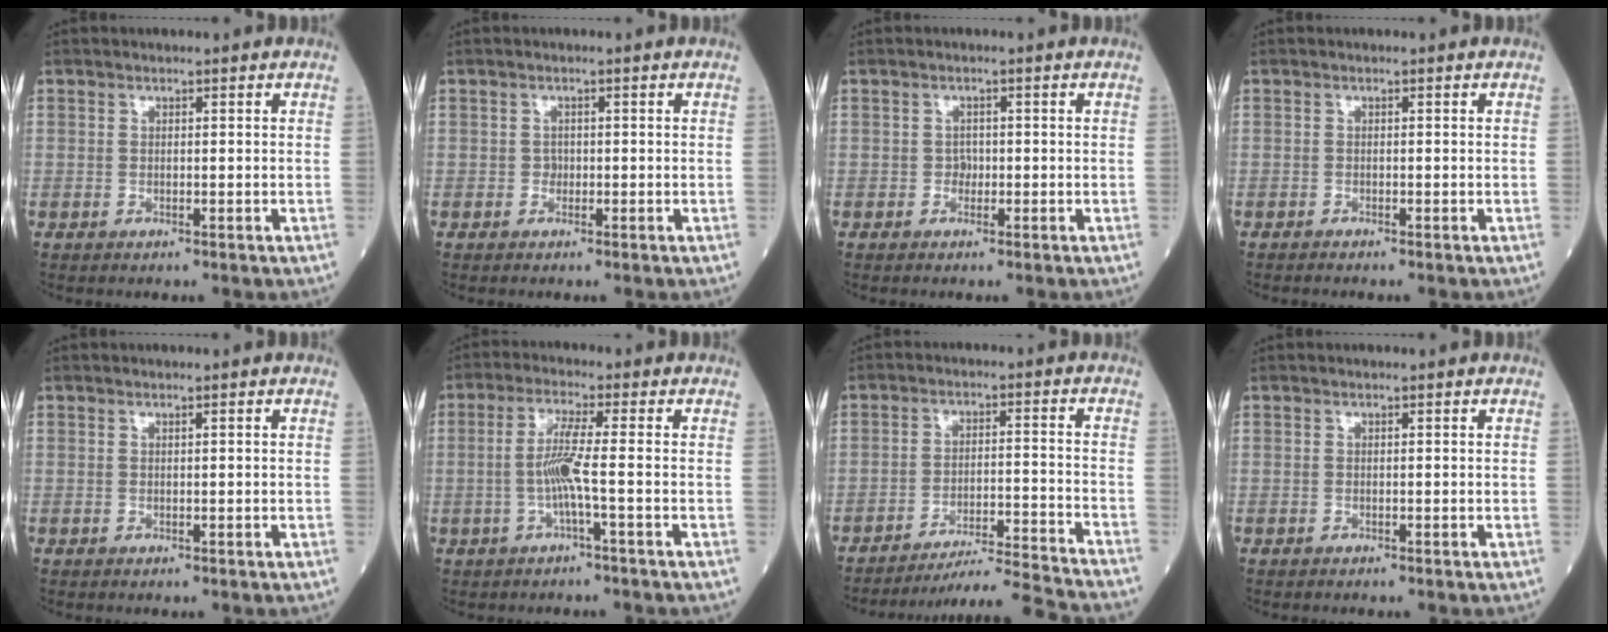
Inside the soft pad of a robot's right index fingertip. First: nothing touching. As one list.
[{"total": 0.8, "force": [-0.2, 0.8, 0.3], "torque": [-0.001, 0.003, -0.004]}, {"total": 1.1, "force": [-0.3, 0.9, 0.6], "torque": [-0.005, 0.004, -0.006]}, {"total": 0.5, "force": [-0.5, -0.1, 0.0], "torque": [-0.002, -0.001, -0.013]}, {"total": 0.0}, {"total": 5.1, "force": [-0.9, -0.6, 5.0], "torque": [-0.106, 0.003, -0.021]}, {"total": 13.6, "force": [-13.0, -2.9, 2.6], "torque": [-0.021, -0.011, -0.199]}, {"total": 0.0}]